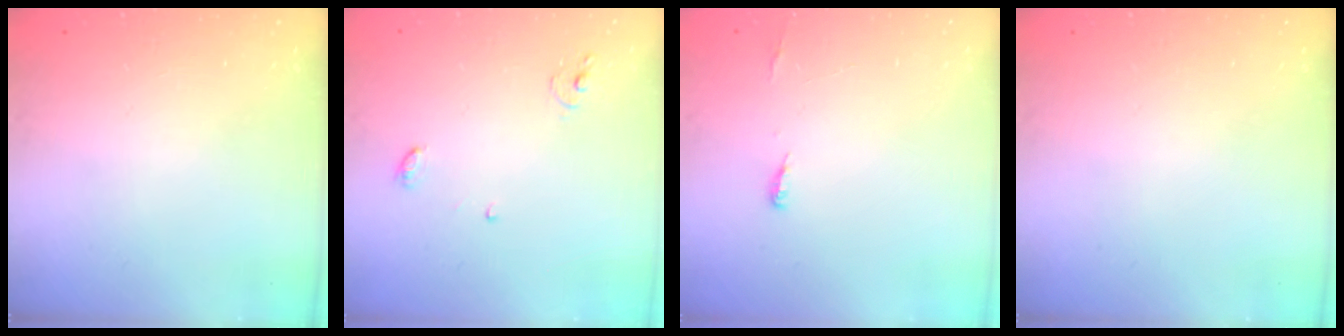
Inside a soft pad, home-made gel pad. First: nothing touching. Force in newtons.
{"total": 4.2, "press": 4.2, "slide": 0.2}
{"total": 3.7, "press": 3.5, "slide": 1.2}
{"total": 0.0}